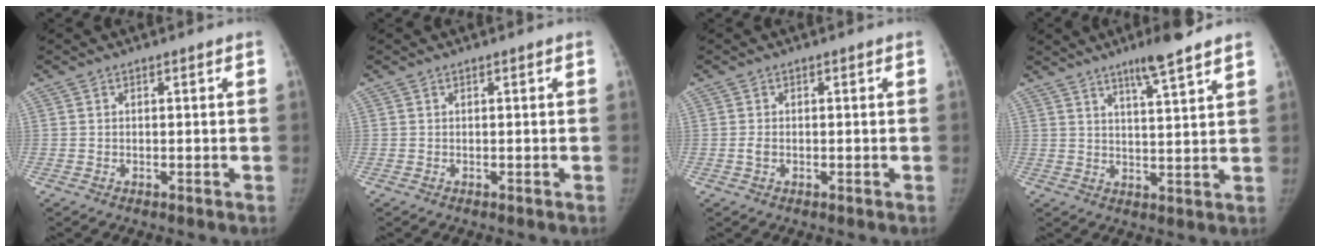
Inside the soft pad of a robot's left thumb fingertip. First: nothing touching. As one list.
[{"total": 0.0}, {"total": 1.4, "force": [-0.3, 1.0, 0.9], "torque": [-0.015, 0.002, -0.006]}, {"total": 8.0, "force": [5.8, 0.5, 5.5], "torque": [-0.085, -0.033, 0.091]}]